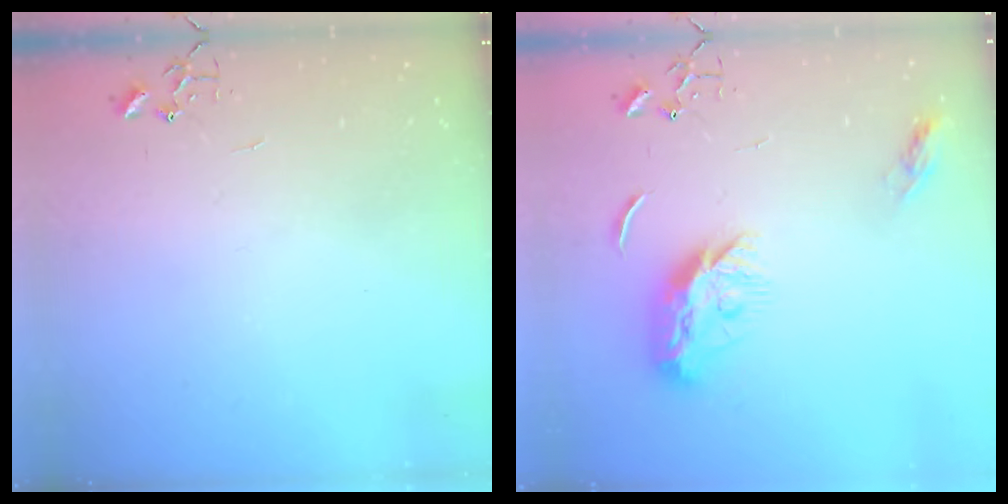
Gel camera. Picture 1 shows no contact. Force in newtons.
{"total": 11.0, "press": 11.0, "slide": 0.1}